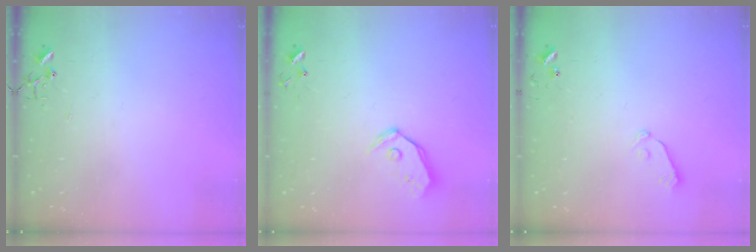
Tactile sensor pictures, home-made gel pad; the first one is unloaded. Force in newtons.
{"total": 8.7, "press": 8.6, "slide": 1.3}
{"total": 5.9, "press": 5.9, "slide": 0.5}